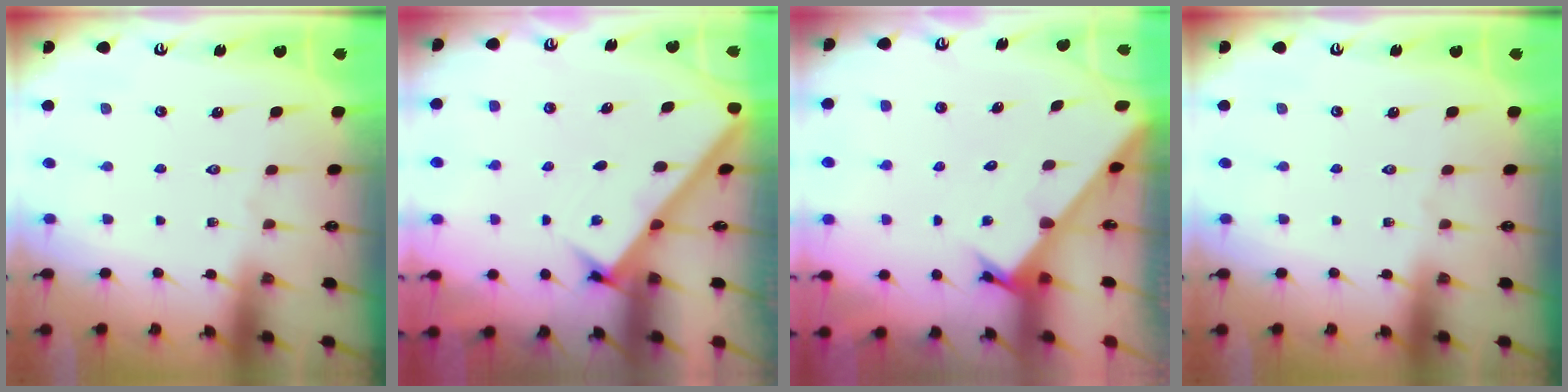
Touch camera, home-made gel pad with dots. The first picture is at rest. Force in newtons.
{"total": 2.4, "press": 2.4, "slide": 0.2}
{"total": 2.2, "press": 2.2, "slide": 0.2}
{"total": 0.0}